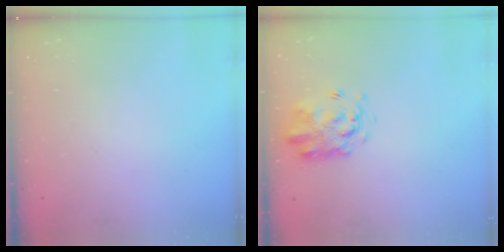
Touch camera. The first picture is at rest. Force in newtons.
{"total": 3.4, "press": 3.3, "slide": 0.7}